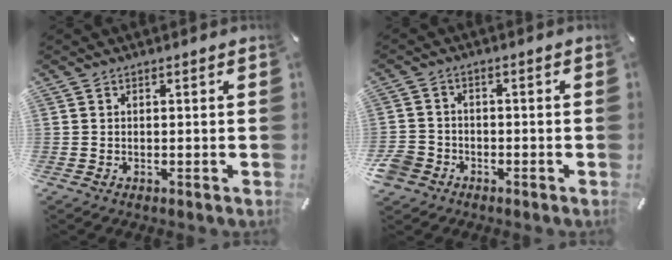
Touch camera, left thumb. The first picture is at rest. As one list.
[{"total": 4.7, "force": [-2.5, 3.8, 1.3], "torque": [-0.037, 0.009, -0.050]}]